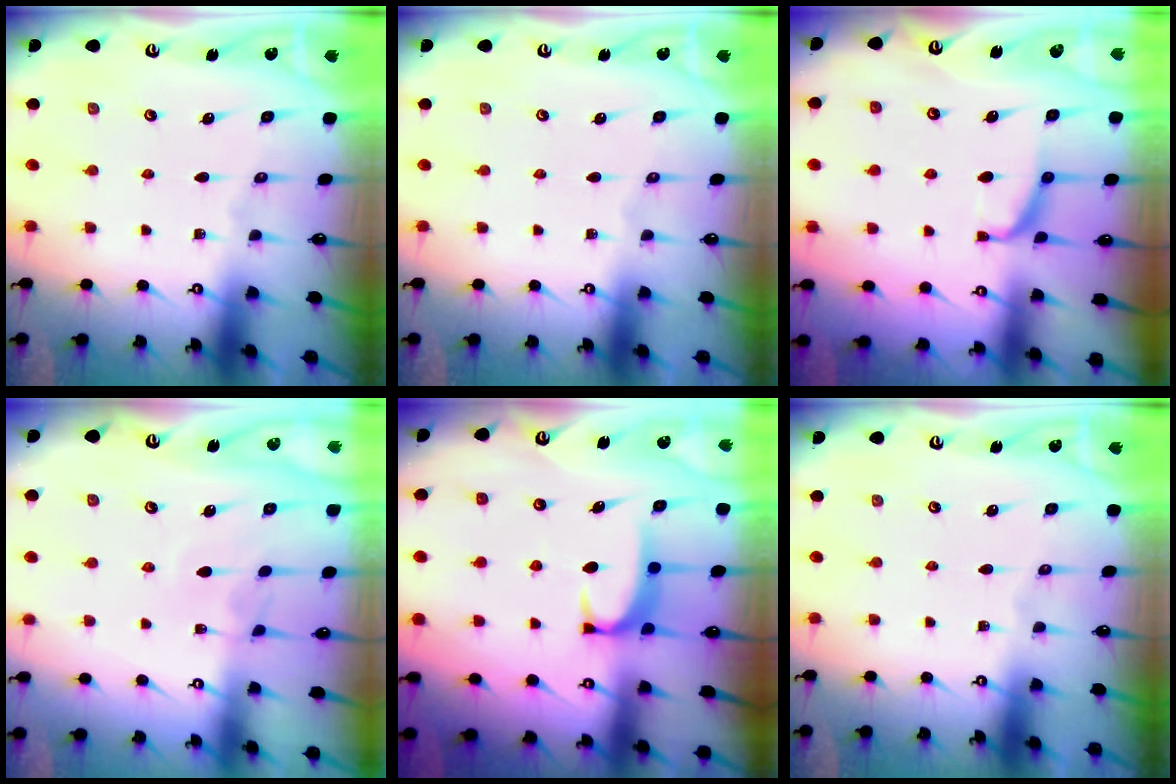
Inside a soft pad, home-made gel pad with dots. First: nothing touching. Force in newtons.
{"total": 0.0}
{"total": 0.9, "press": 0.8, "slide": 0.4}
{"total": 2.2, "press": 2.2, "slide": 0.4}
{"total": 1.6, "press": 1.5, "slide": 0.5}
{"total": 0.0}